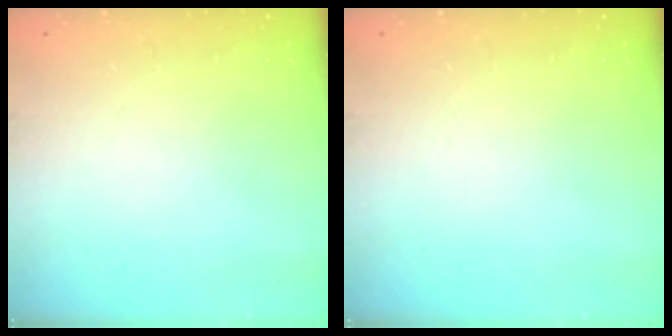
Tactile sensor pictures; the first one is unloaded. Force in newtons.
{"total": 0.0}